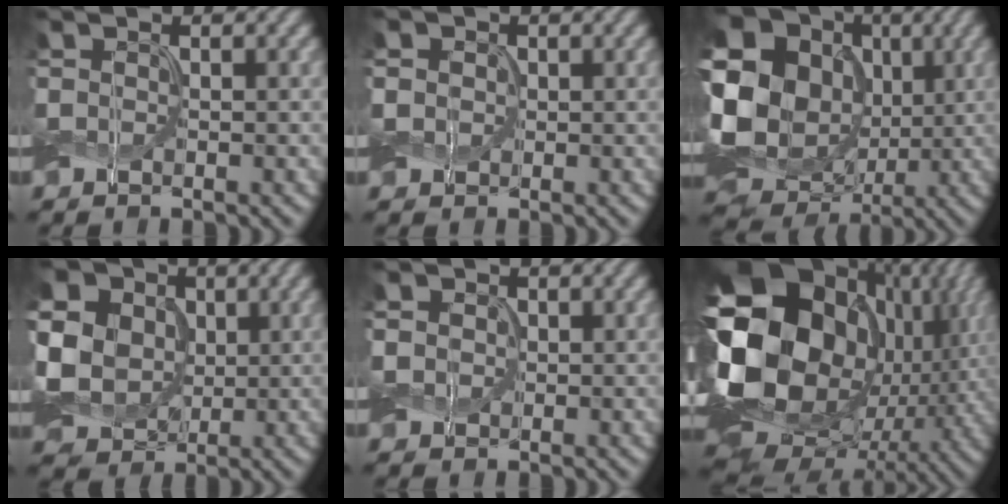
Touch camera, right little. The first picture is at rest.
{"total": 2.4, "force": [0.5, 2.0, 1.1], "torque": [-0.035, 0.008, 0.006]}
{"total": 20.5, "force": [2.7, 17.4, 10.5], "torque": [-0.234, 0.017, 0.026]}
{"total": 14.0, "force": [2.8, 11.8, 7.0], "torque": [-0.182, 0.020, 0.045]}
{"total": 2.8, "force": [0.6, 2.4, 1.3], "torque": [-0.036, 0.011, 0.004]}
{"total": 21.7, "force": [1.8, 16.2, 14.3], "torque": [-0.299, -0.026, 0.031]}